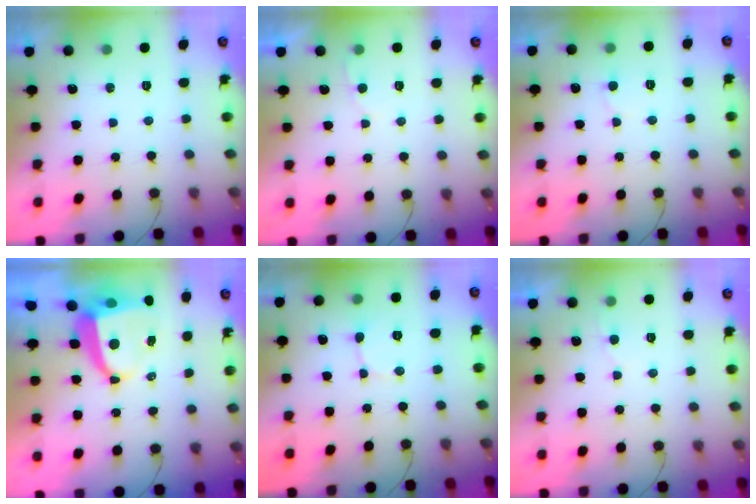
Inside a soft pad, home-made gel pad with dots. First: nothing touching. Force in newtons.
{"total": 2.1, "press": 2.1, "slide": 0.2}
{"total": 5.2, "press": 5.1, "slide": 0.5}
{"total": 8.0, "press": 7.9, "slide": 1.0}
{"total": 2.5, "press": 2.5, "slide": 0.3}
{"total": 5.2, "press": 5.2, "slide": 0.4}